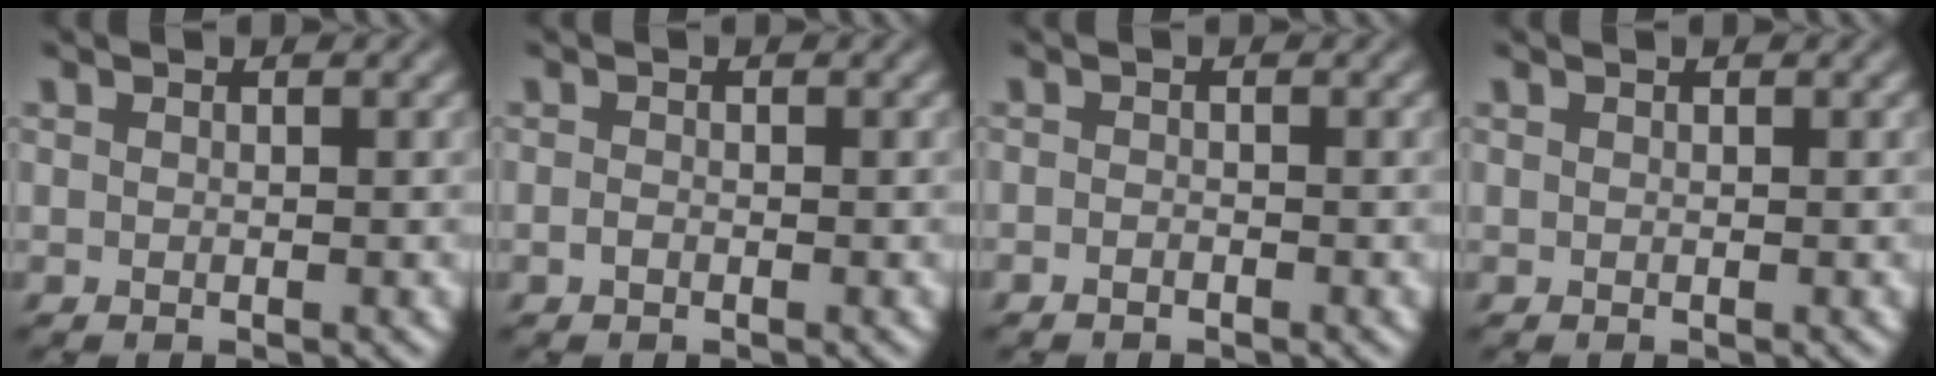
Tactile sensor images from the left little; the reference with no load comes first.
{"total": 0.6, "force": [-0.3, 0.4, 0.4], "torque": [-0.008, -0.002, -0.007]}
{"total": 0.7, "force": [-0.5, 0.2, 0.4], "torque": [-0.007, -0.002, -0.010]}
{"total": 0.0}